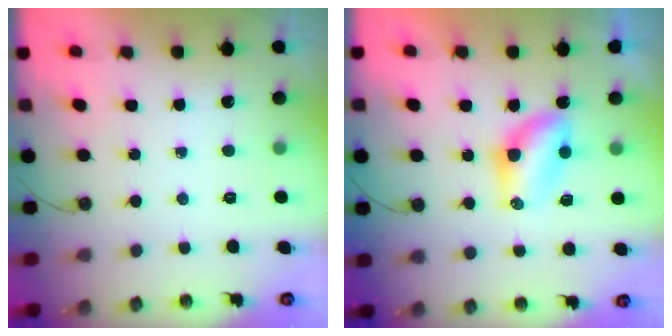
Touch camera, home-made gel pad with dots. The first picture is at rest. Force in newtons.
{"total": 7.2, "press": 6.9, "slide": 2.1}